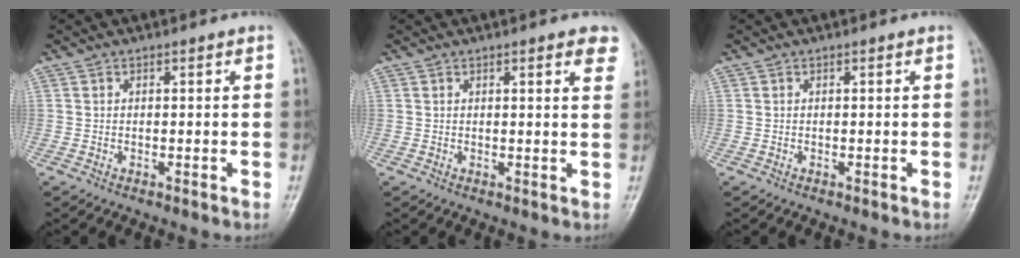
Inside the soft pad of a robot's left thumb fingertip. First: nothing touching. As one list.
[{"total": 4.9, "force": [3.1, 1.3, 3.6], "torque": [-0.022, -0.005, 0.029]}, {"total": 0.0}]